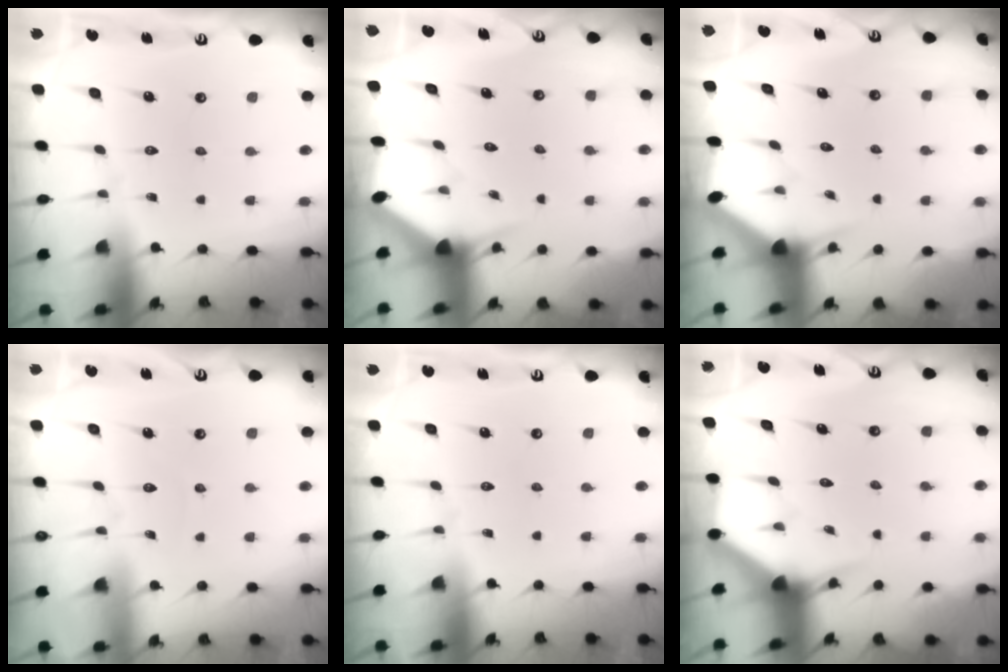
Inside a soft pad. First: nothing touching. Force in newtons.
{"total": 3.0, "press": 3.0, "slide": 0.2}
{"total": 3.1, "press": 3.1, "slide": 0.2}
{"total": 3.0, "press": 2.9, "slide": 0.4}
{"total": 0.0}
{"total": 4.0, "press": 4.0, "slide": 0.2}